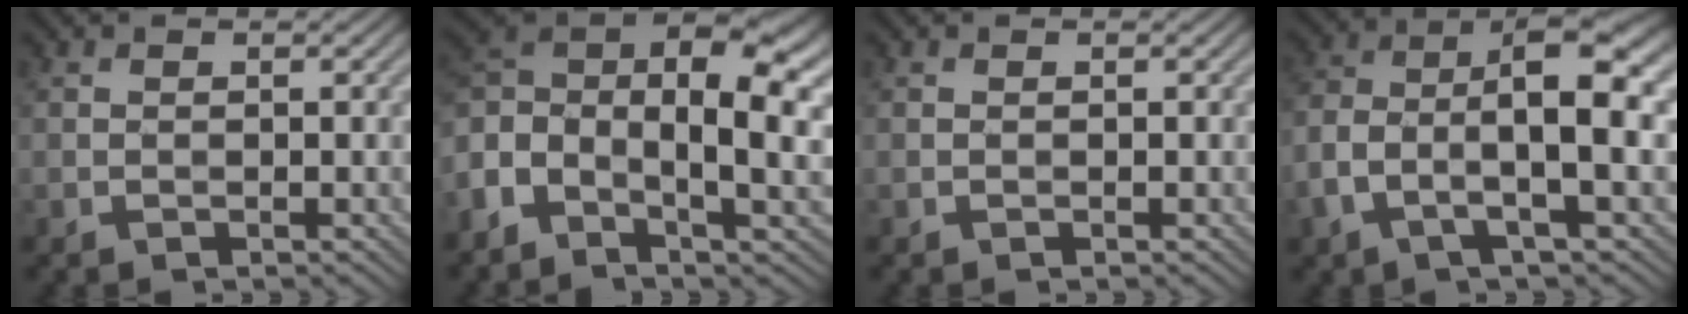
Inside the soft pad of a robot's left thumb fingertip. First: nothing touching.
{"total": 12.7, "force": [-1.4, 6.6, 10.8], "torque": [-0.228, 0.006, -0.045]}
{"total": 0.0}
{"total": 10.0, "force": [-2.6, 4.2, 8.8], "torque": [-0.168, 0.012, -0.059]}